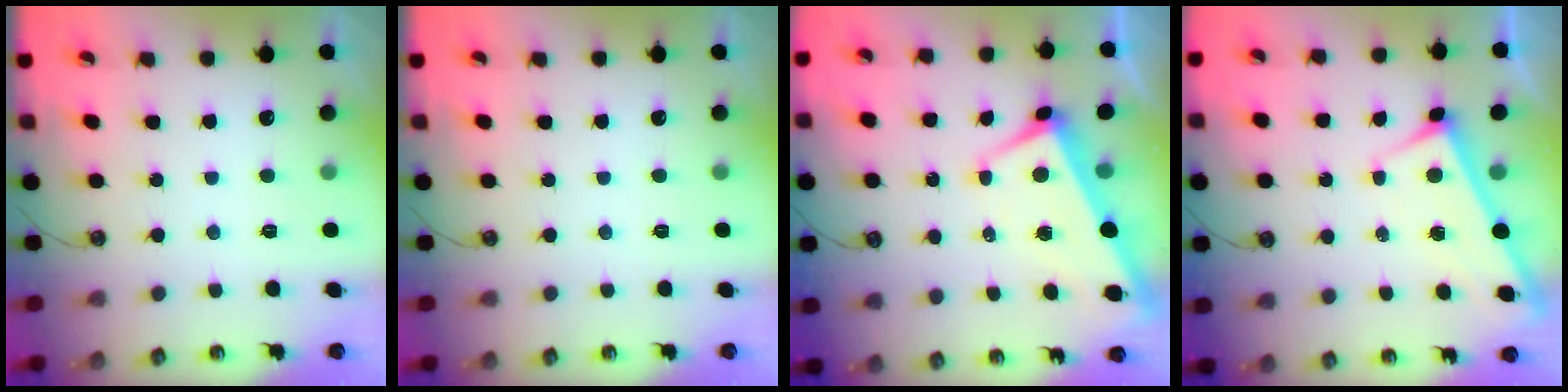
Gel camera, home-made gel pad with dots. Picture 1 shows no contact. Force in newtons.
{"total": 0.0}
{"total": 1.7, "press": 1.4, "slide": 1.0}
{"total": 3.1, "press": 3.1, "slide": 0.2}